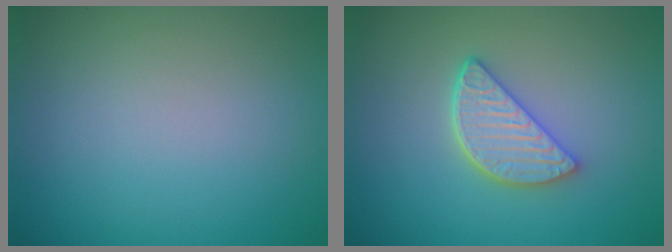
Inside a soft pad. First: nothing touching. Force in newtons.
{"total": 3.8, "press": 3.2, "slide": 2.1}